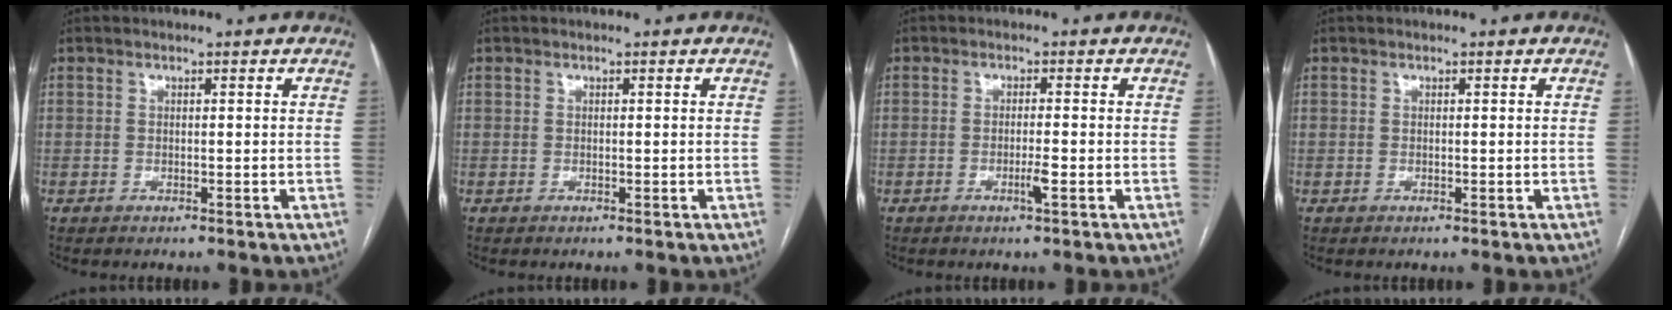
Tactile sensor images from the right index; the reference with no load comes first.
{"total": 0.0}
{"total": 2.2, "force": [-0.8, -0.1, 2.1], "torque": [-0.039, -0.003, -0.015]}
{"total": 0.0}